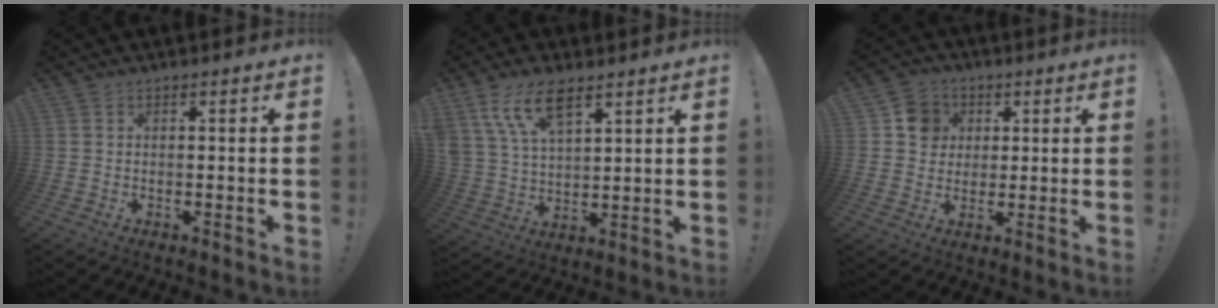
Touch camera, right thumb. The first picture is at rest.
{"total": 12.3, "force": [7.7, 5.7, 7.6], "torque": [-0.160, -0.026, 0.144]}
{"total": 8.7, "force": [2.3, 8.1, 2.2], "torque": [-0.021, -0.007, 0.047]}